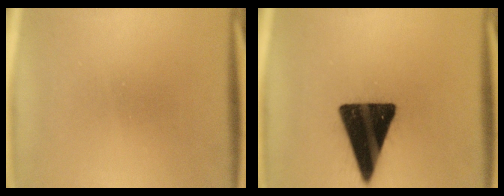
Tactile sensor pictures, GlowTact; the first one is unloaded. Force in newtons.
{"total": 18.6}